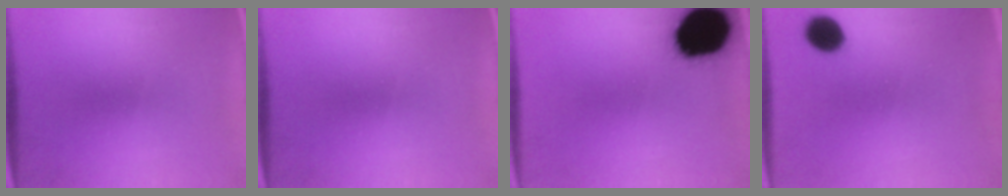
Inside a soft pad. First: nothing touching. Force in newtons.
{"total": 0.0}
{"total": 18.7}
{"total": 6.1}